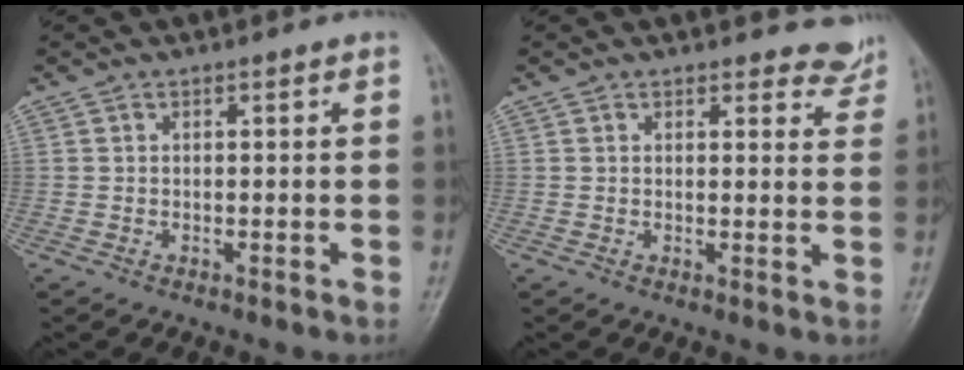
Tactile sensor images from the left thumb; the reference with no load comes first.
{"total": 4.1, "force": [3.8, 1.5, 0.2], "torque": [0.028, -0.028, 0.027]}